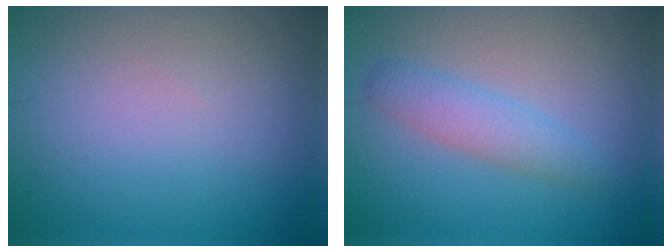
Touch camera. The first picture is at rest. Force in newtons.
{"total": 2.8, "press": 2.8, "slide": 0.1}